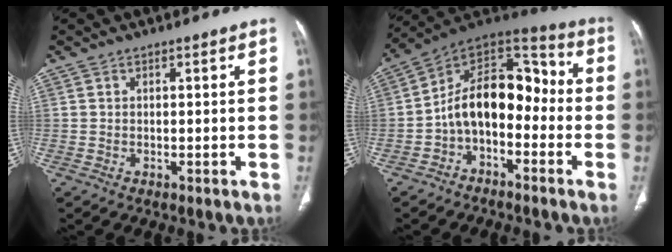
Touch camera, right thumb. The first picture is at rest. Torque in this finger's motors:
{"motor_torque": [2.55, 2.34, 1.62, -0.80, 0.14]}